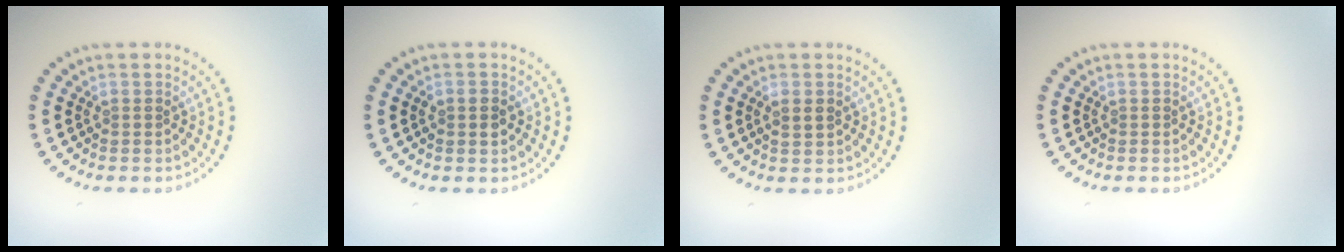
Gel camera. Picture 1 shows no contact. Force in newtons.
{"total": 1.4, "press": 1.4, "slide": 0.1}
{"total": 0.9, "press": 0.9, "slide": 0.2}
{"total": 0.0}